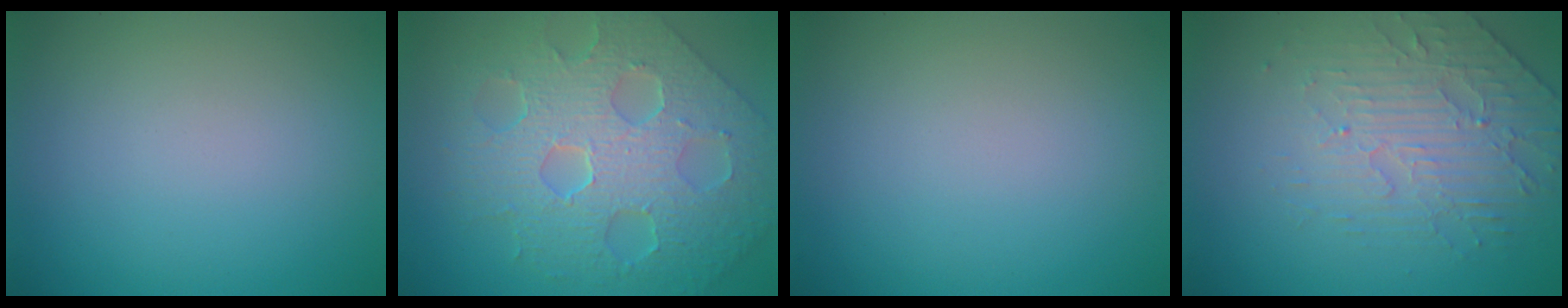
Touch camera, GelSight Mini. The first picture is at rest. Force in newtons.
{"total": 9.3, "press": 6.5, "slide": 6.6}
{"total": 0.0}
{"total": 4.6, "press": 3.3, "slide": 3.1}